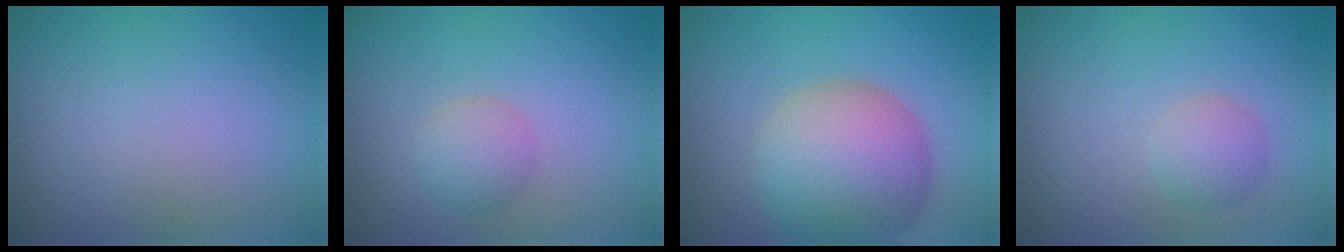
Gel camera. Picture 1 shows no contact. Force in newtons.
{"total": 2.2, "press": 2.2, "slide": 0.0}
{"total": 9.7, "press": 9.7, "slide": 0.6}
{"total": 2.1, "press": 2.1, "slide": 0.1}